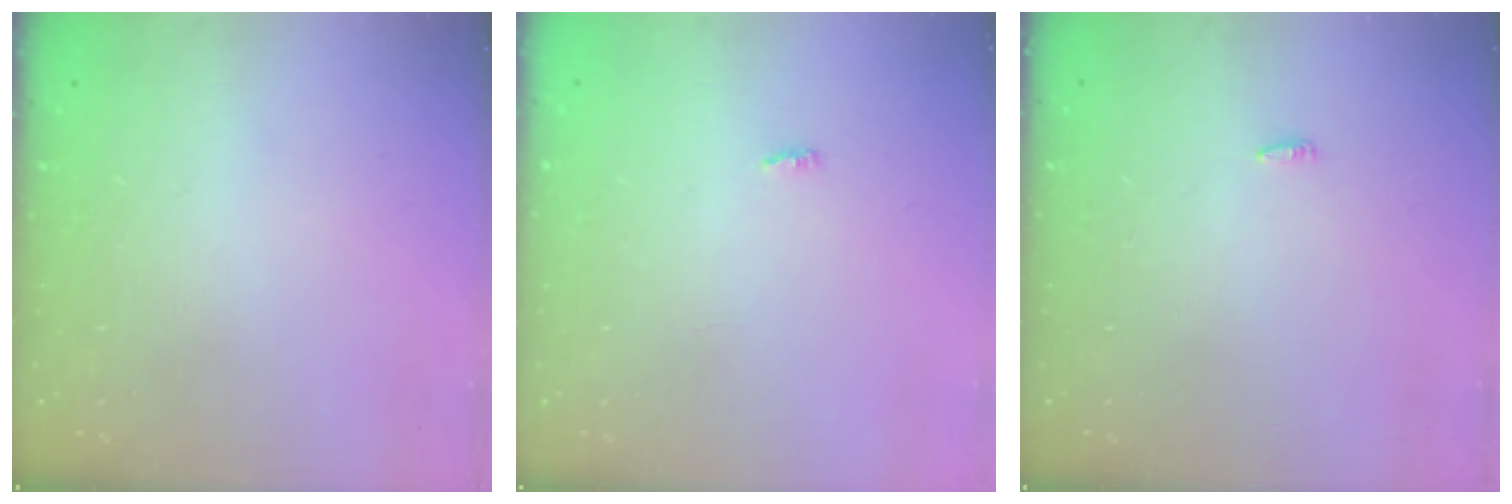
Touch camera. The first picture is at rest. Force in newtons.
{"total": 1.9, "press": 1.9, "slide": 0.2}
{"total": 2.1, "press": 1.9, "slide": 0.7}